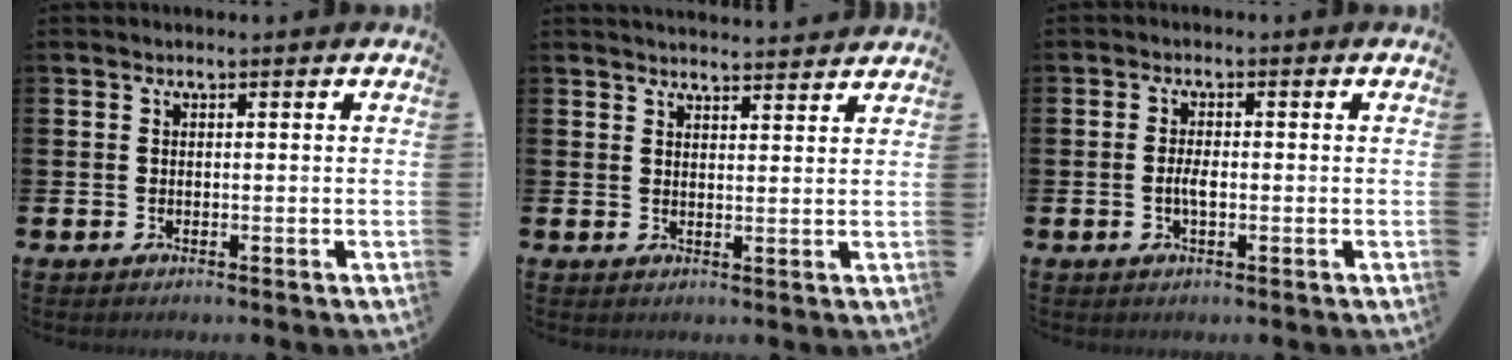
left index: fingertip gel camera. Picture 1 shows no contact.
{"total": 3.1, "force": [3.1, 0.1, 0.0], "torque": [-0.007, -0.018, 0.056]}
{"total": 2.1, "force": [-0.5, 0.8, 1.9], "torque": [-0.032, 0.000, -0.011]}